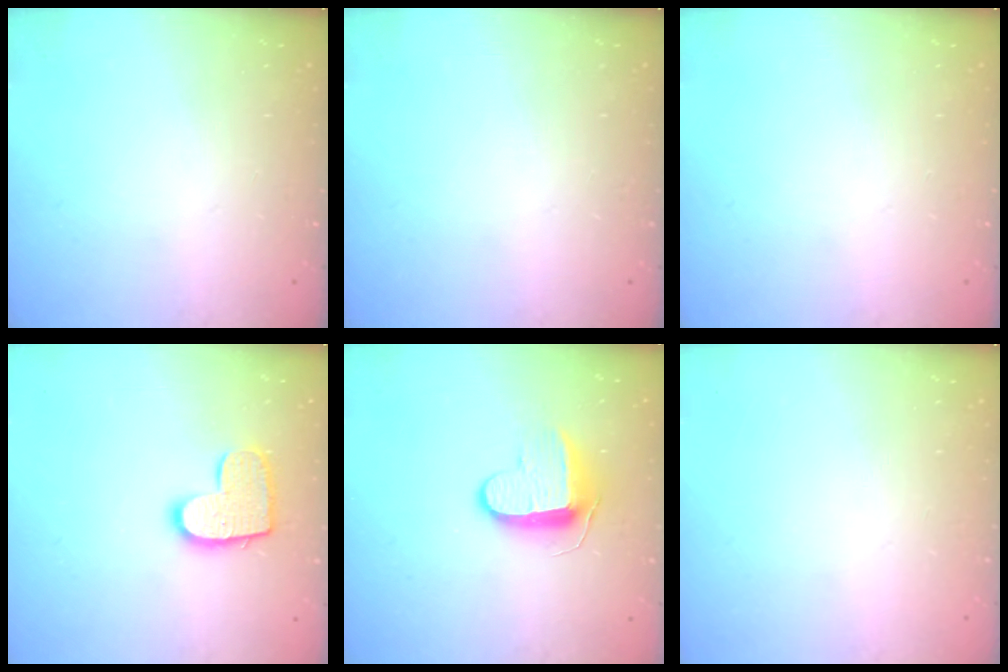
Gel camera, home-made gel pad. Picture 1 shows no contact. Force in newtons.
{"total": 0.0}
{"total": 0.0}
{"total": 12.0, "press": 12.0, "slide": 0.8}
{"total": 9.8, "press": 9.7, "slide": 0.9}
{"total": 0.0}